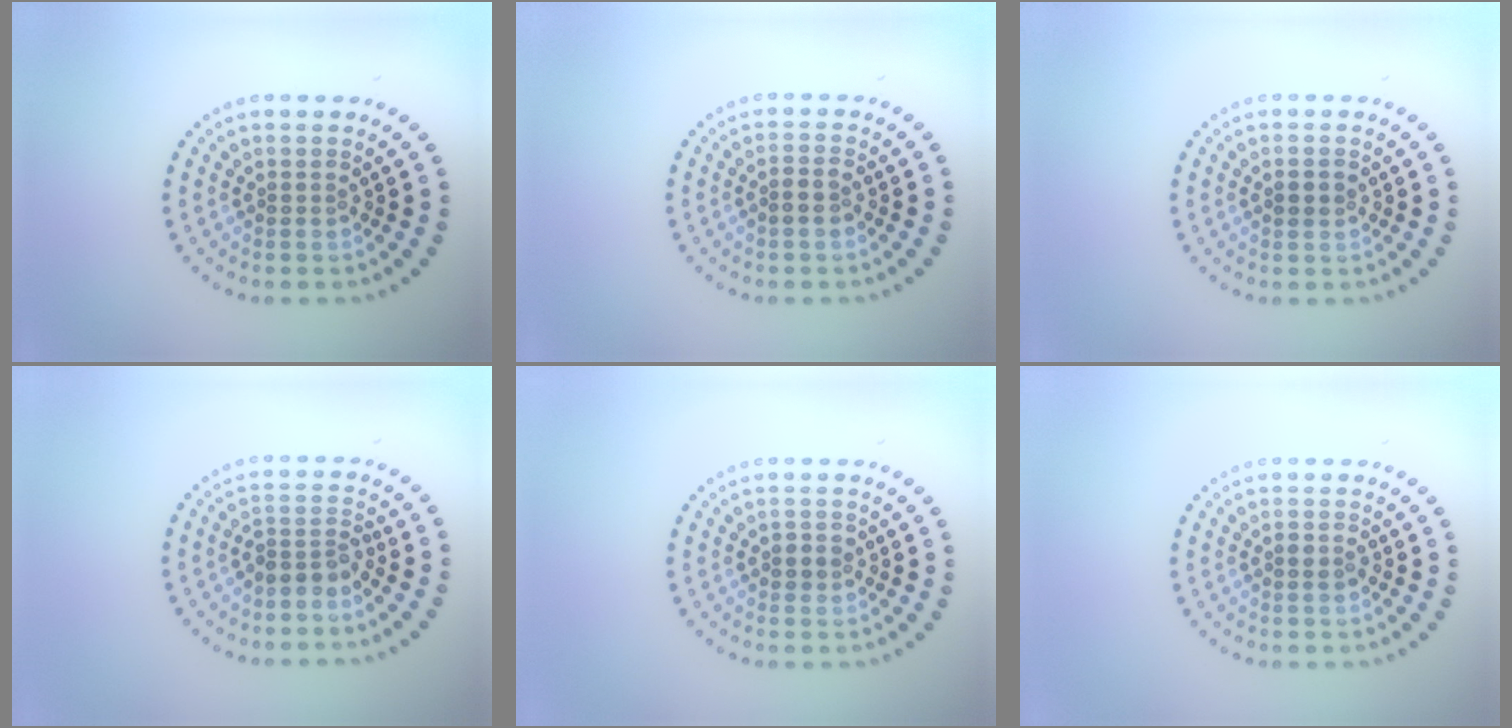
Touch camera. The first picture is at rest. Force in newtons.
{"total": 1.5, "press": 1.4, "slide": 0.4}
{"total": 1.8, "press": 1.8, "slide": 0.2}
{"total": 2.3, "press": 1.9, "slide": 1.4}
{"total": 1.3, "press": 1.3, "slide": 0.3}
{"total": 1.1, "press": 1.1, "slide": 0.3}